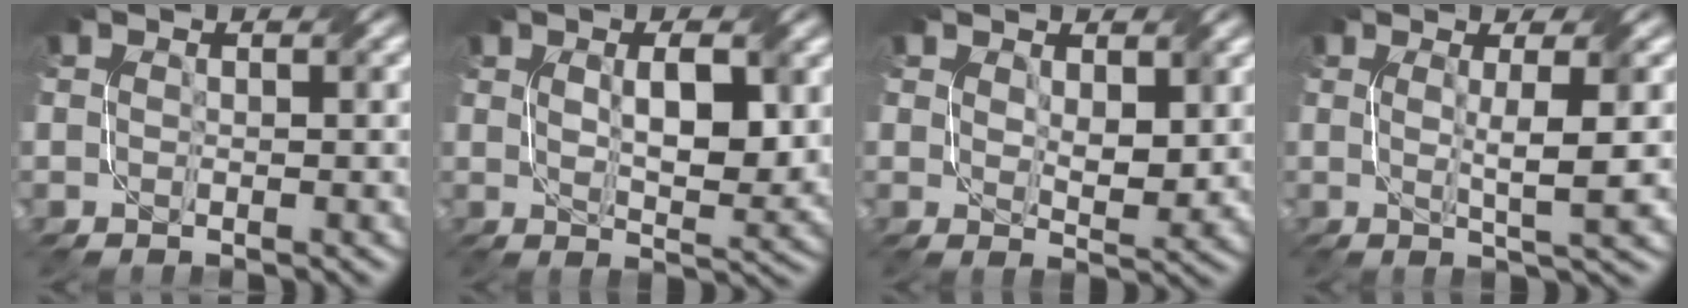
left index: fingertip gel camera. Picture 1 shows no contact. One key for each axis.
{"total": 5.2, "fx": 1.3, "fy": 1.7, "fz": 4.8, "tx": -0.083, "ty": -0.004, "tz": 0.026}
{"total": 3.4, "fx": 1.3, "fy": 1.8, "fz": 2.6, "tx": -0.052, "ty": -0.009, "tz": 0.026}
{"total": 4.2, "fx": 0.4, "fy": 0.5, "fz": 4.1, "tx": -0.067, "ty": 0.000, "tz": 0.007}